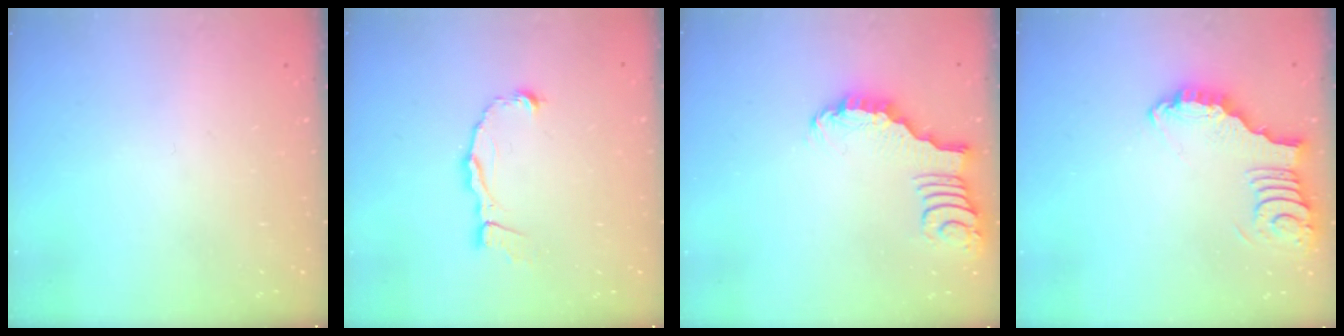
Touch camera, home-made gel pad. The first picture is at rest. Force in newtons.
{"total": 5.1, "press": 5.1, "slide": 0.3}
{"total": 2.2, "press": 2.2, "slide": 0.4}
{"total": 3.9, "press": 3.9, "slide": 0.3}